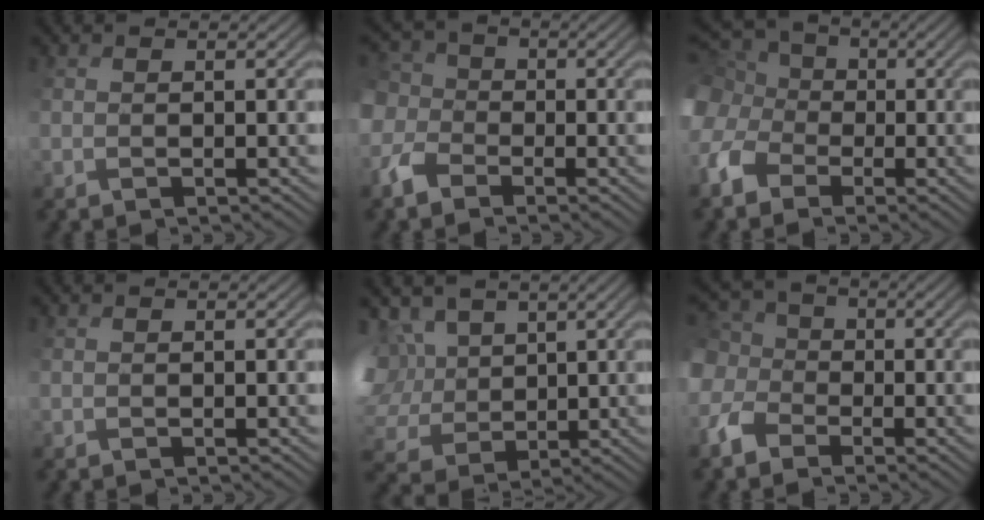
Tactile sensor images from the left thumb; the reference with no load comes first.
{"total": 4.7, "force": [-1.8, 3.8, 2.1], "torque": [-0.066, 0.005, -0.048]}
{"total": 10.9, "force": [-1.3, 9.2, 5.7], "torque": [-0.199, -0.009, -0.033]}
{"total": 0.0}
{"total": 9.9, "force": [4.7, 7.2, 4.8], "torque": [-0.152, 0.015, 0.094]}
{"total": 6.9, "force": [-2.1, 5.7, 3.4], "torque": [-0.105, -0.007, -0.045]}